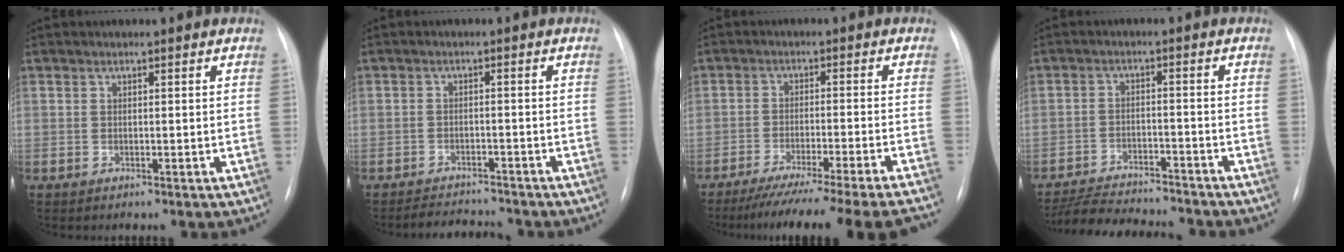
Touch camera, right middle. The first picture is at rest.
{"total": 4.9, "force": [-4.8, 1.0, 0.7], "torque": [-0.014, -0.005, -0.072]}
{"total": 18.0, "force": [-15.8, -2.2, 8.4], "torque": [-0.096, -0.053, -0.229]}
{"total": 12.8, "force": [-12.0, 1.6, 4.1], "torque": [-0.070, -0.004, -0.178]}